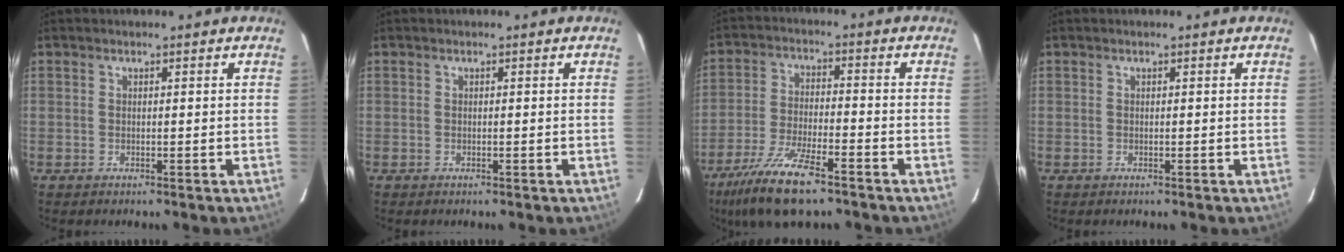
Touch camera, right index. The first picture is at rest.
{"total": 0.0}
{"total": 11.2, "force": [-7.8, 1.9, 7.9], "torque": [-0.152, -0.026, -0.140]}
{"total": 0.0}